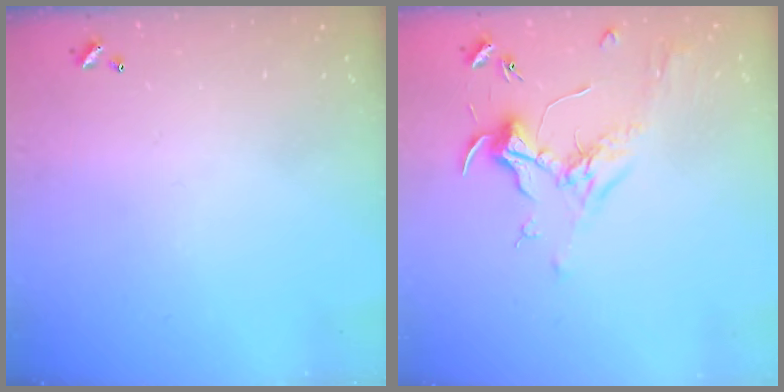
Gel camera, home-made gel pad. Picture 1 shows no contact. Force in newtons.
{"total": 1.8, "press": 1.6, "slide": 0.9}